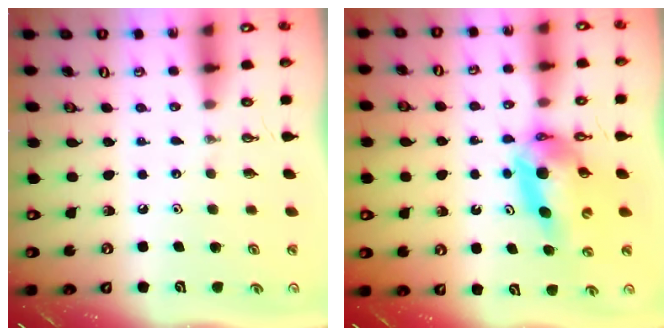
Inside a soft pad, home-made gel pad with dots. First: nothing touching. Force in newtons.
{"total": 9.8, "press": 9.8, "slide": 1.0}